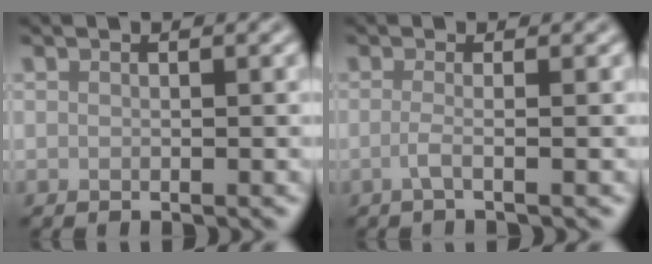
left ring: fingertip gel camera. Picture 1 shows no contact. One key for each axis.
{"total": 1.9, "fx": -0.6, "fy": 0.6, "fz": 1.7, "tx": -0.026, "ty": -0.006, "tz": -0.021}